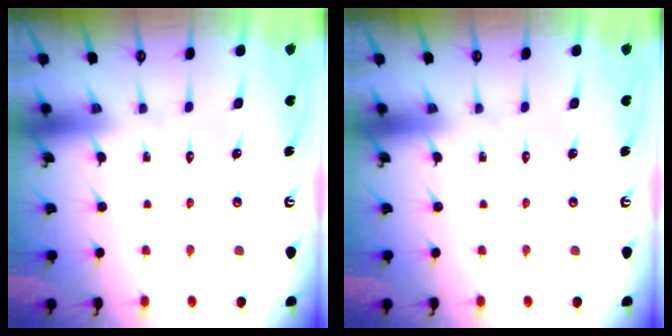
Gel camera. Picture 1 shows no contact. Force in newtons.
{"total": 0.0}